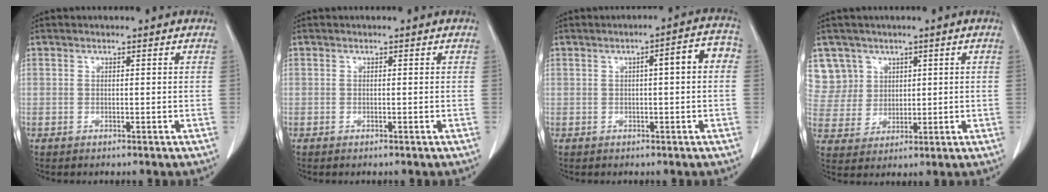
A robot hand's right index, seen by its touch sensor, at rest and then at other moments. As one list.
[{"total": 0.0}, {"total": 5.5, "force": [0.6, 0.9, 5.4], "torque": [-0.070, 0.024, 0.003]}, {"total": 7.8, "force": [4.4, 6.5, -0.1], "torque": [0.001, 0.014, 0.101]}]